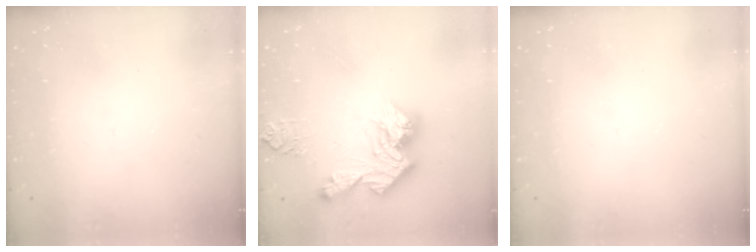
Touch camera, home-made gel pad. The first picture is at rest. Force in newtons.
{"total": 15.6, "press": 15.5, "slide": 1.3}
{"total": 0.0}